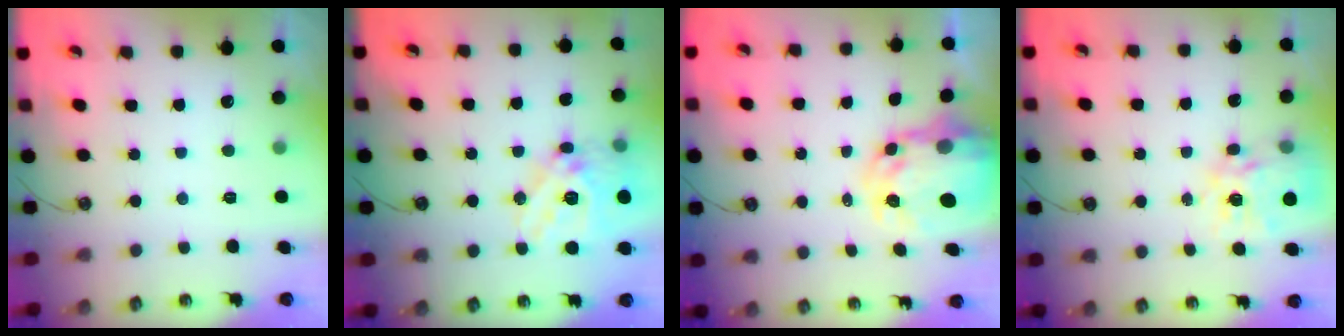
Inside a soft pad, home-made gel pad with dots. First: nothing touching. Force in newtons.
{"total": 20.5, "press": 20.4, "slide": 2.4}
{"total": 7.6, "press": 7.6, "slide": 0.7}
{"total": 13.8, "press": 13.7, "slide": 1.4}